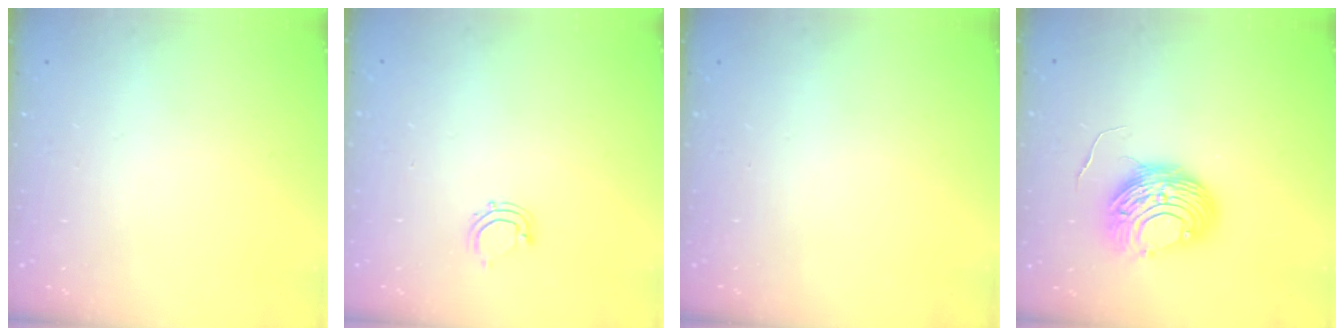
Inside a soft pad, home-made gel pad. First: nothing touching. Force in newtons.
{"total": 3.7, "press": 3.6, "slide": 0.8}
{"total": 0.0}
{"total": 10.0, "press": 10.0, "slide": 0.9}